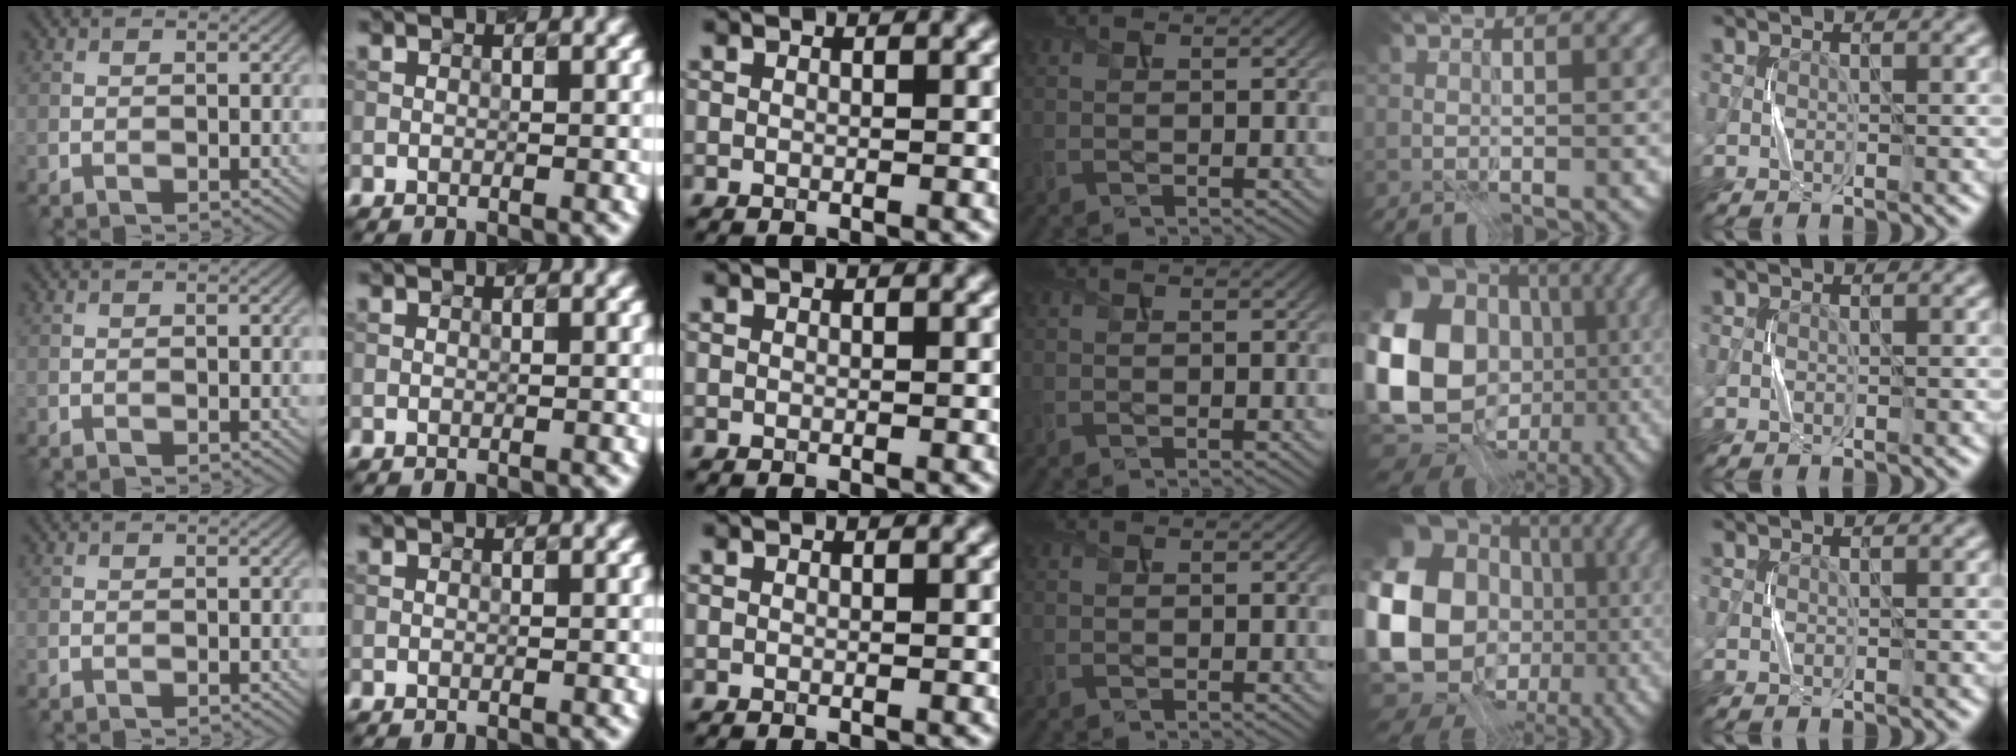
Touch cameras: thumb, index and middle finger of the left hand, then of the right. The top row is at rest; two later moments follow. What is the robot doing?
{"motion": "press", "object": "sticker"}